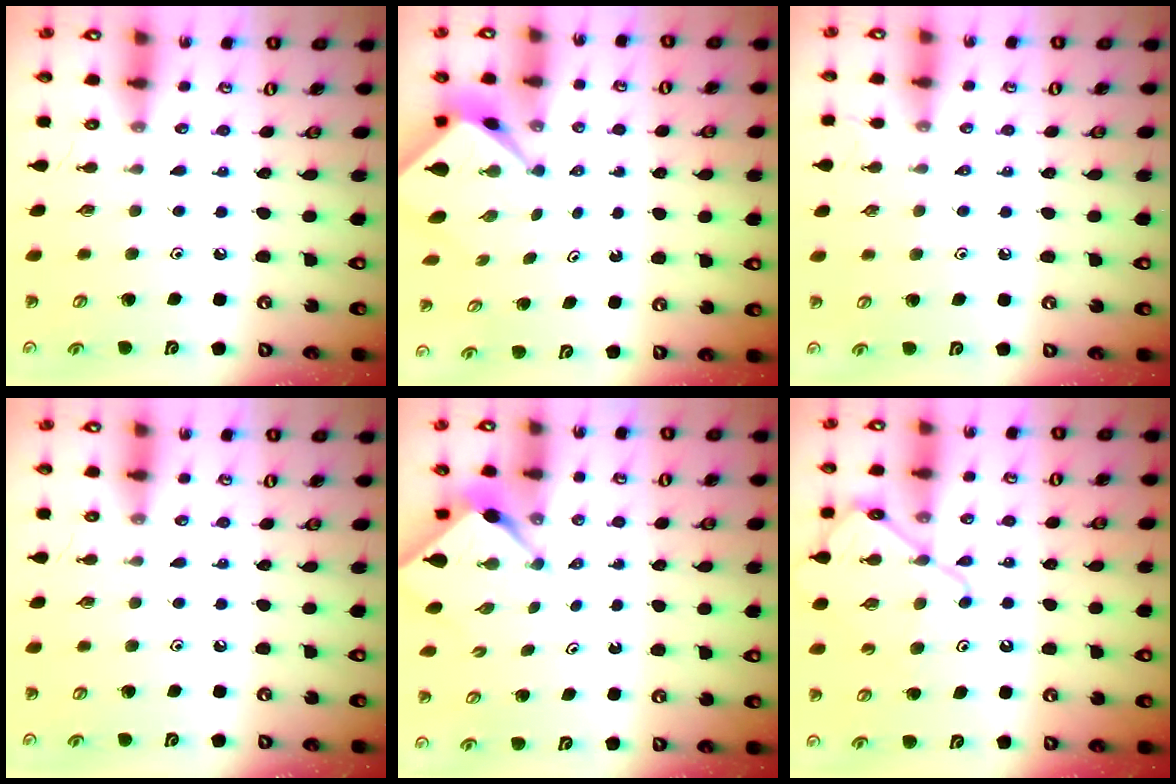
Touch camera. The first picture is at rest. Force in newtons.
{"total": 2.5, "press": 2.4, "slide": 0.3}
{"total": 1.1, "press": 1.1, "slide": 0.3}
{"total": 0.0}
{"total": 3.1, "press": 3.0, "slide": 0.4}
{"total": 11.4, "press": 11.4, "slide": 1.1}